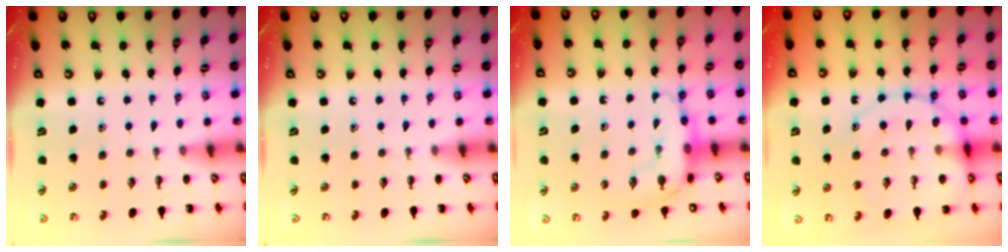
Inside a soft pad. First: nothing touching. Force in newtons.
{"total": 0.0}
{"total": 8.7, "press": 8.5, "slide": 1.6}
{"total": 16.6, "press": 16.4, "slide": 2.7}